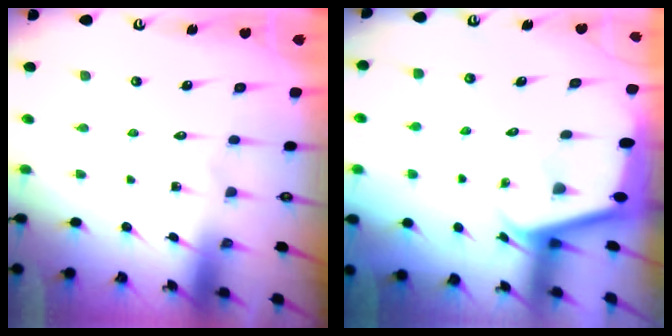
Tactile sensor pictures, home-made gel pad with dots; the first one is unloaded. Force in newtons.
{"total": 1.9, "press": 1.9, "slide": 0.1}